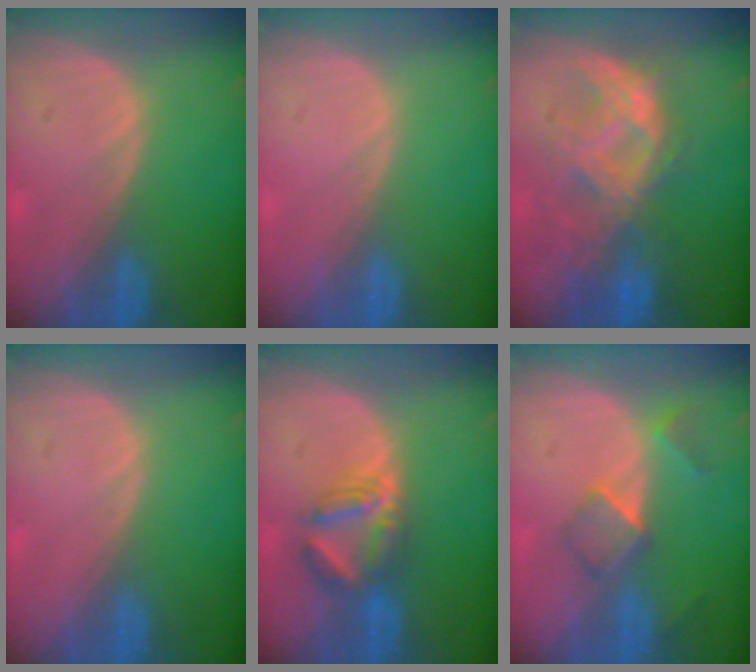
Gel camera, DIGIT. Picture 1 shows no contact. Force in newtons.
{"total": 0.0}
{"total": 8.8, "press": 8.6, "slide": 2.1}
{"total": 0.0}
{"total": 6.0, "press": 5.9, "slide": 0.7}
{"total": 5.2, "press": 4.5, "slide": 2.7}